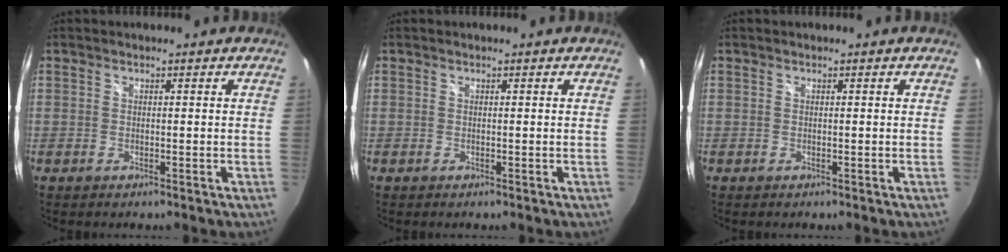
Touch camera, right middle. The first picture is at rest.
{"total": 0.0}
{"total": 0.0}